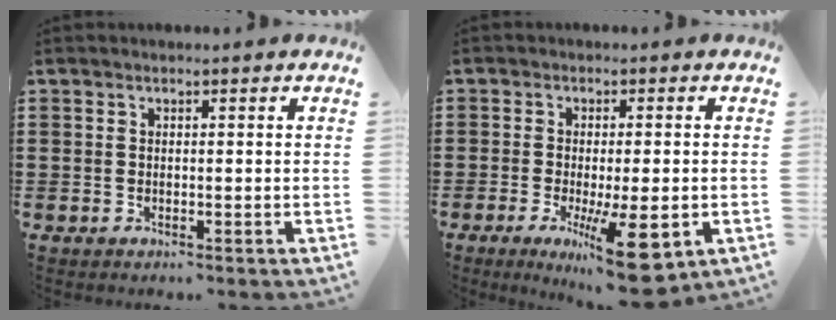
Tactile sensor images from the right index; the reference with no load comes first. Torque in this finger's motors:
{"motor_torque": [1.54, -0.60, 0.94, 0.11]}